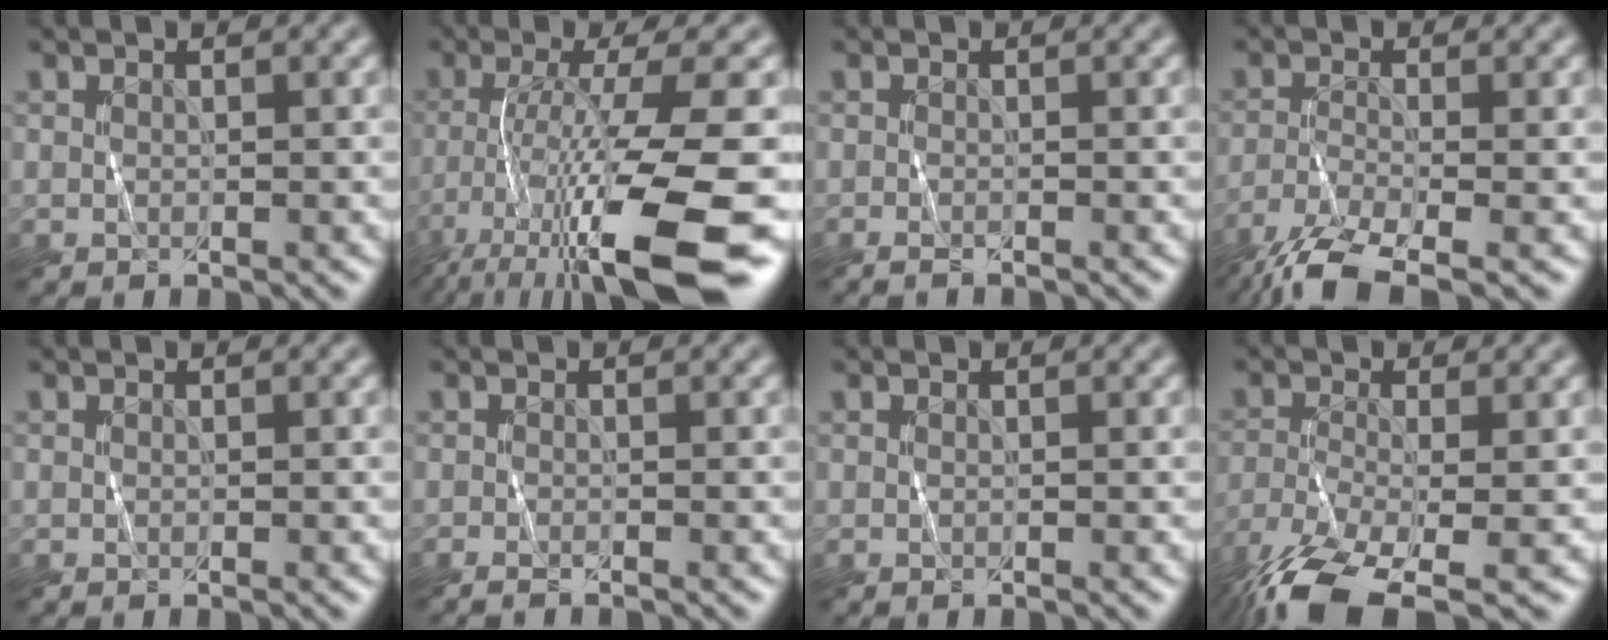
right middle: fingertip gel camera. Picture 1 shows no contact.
{"total": 14.0, "force": [-8.1, 2.6, 11.1], "torque": [-0.194, -0.014, -0.132]}
{"total": 0.9, "force": [-0.6, 0.1, 0.6], "torque": [-0.013, -0.006, -0.012]}
{"total": 7.9, "force": [-5.7, 2.1, 5.0], "torque": [-0.109, -0.022, -0.114]}
{"total": 0.0}
{"total": 1.2, "force": [-0.7, 0.2, 0.9], "torque": [-0.018, -0.005, -0.015]}
{"total": 0.0}
{"total": 10.1, "force": [-6.8, 3.3, 6.6], "torque": [-0.141, -0.028, -0.131]}